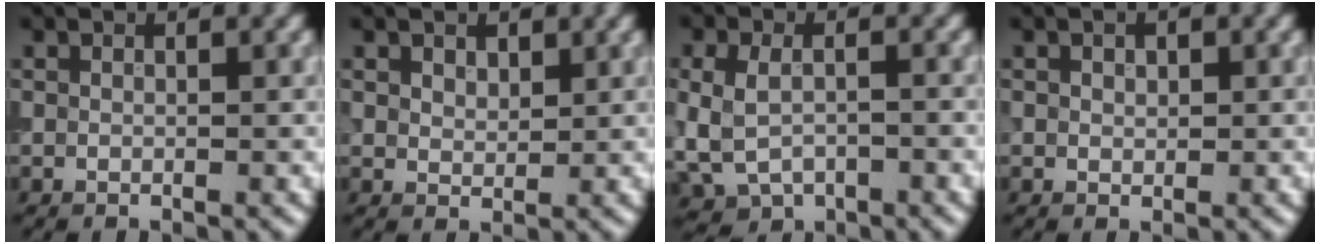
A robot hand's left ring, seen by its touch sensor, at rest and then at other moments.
{"total": 1.6, "force": [1.1, 1.0, 0.5], "torque": [-0.012, 0.000, 0.017]}
{"total": 4.7, "force": [-0.8, 3.4, 3.2], "torque": [-0.067, -0.013, -0.003]}
{"total": 0.9, "force": [0.3, 0.7, 0.5], "torque": [-0.006, -0.001, 0.004]}